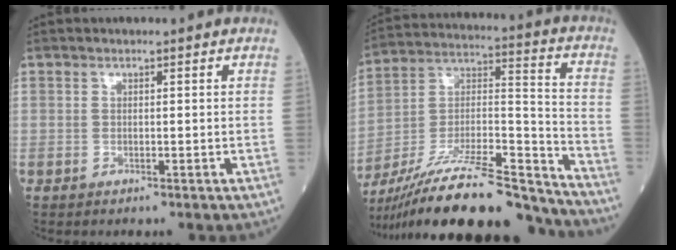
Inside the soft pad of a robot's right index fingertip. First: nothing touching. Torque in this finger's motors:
{"motor_torque": [1.07, -1.07, 0.44, 0.21]}